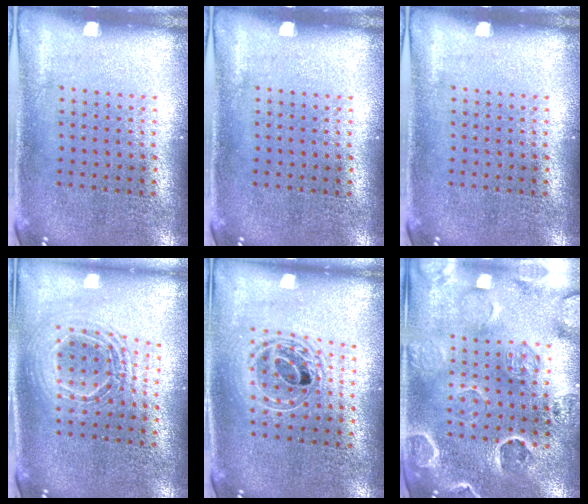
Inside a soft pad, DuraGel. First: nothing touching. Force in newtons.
{"total": 0.0}
{"total": 0.0}
{"total": 1.8, "press": 1.4, "slide": 1.0}
{"total": 1.7, "press": 1.4, "slide": 0.9}
{"total": 2.8, "press": 2.7, "slide": 0.6}